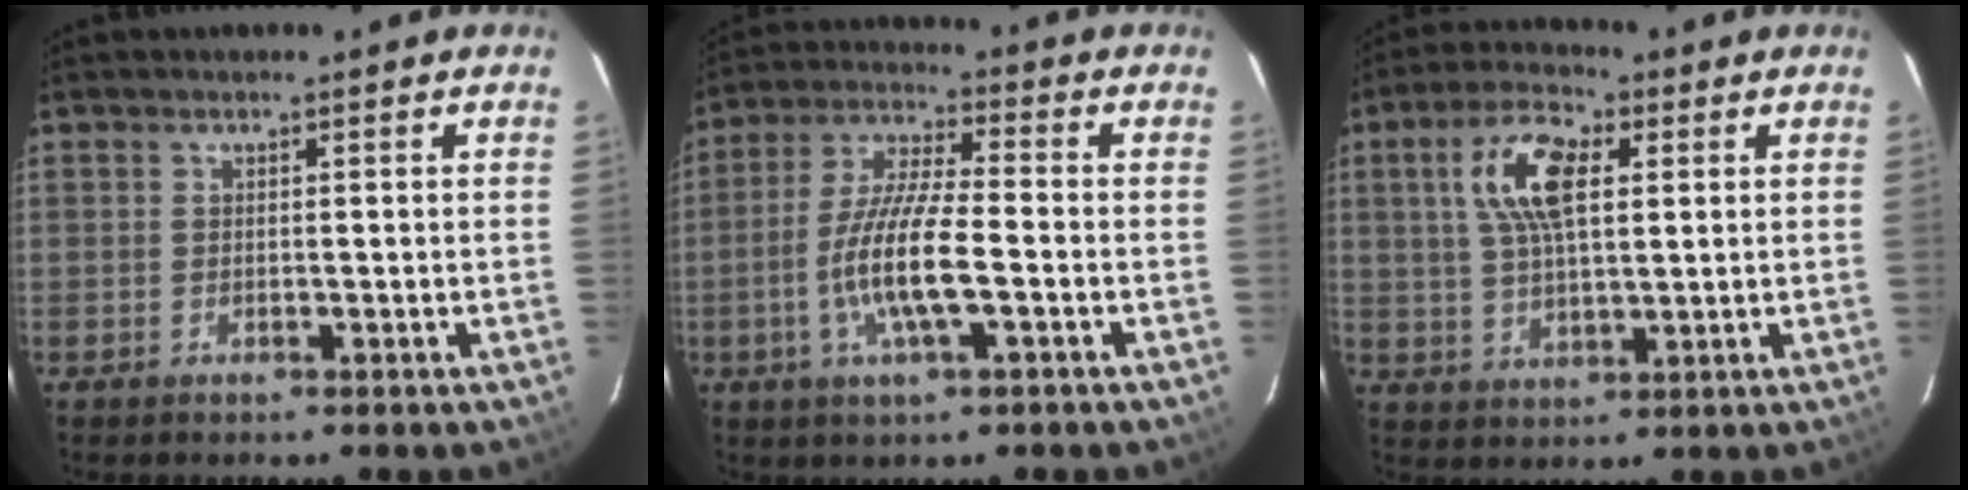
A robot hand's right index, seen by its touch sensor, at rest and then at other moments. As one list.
[{"total": 11.7, "force": [-3.3, 2.2, 11.0], "torque": [-0.226, -0.003, -0.065]}, {"total": 10.5, "force": [3.1, 4.7, 8.9], "torque": [-0.169, 0.020, 0.058]}]